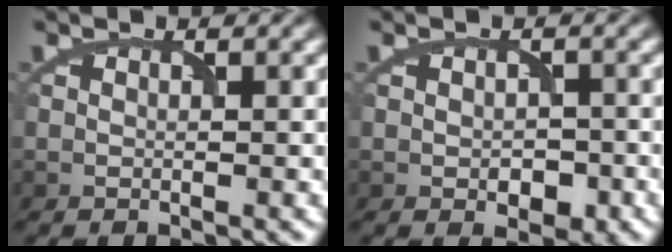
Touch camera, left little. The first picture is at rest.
{"total": 2.3, "force": [-0.6, 1.5, 1.6], "torque": [-0.023, -0.006, -0.007]}